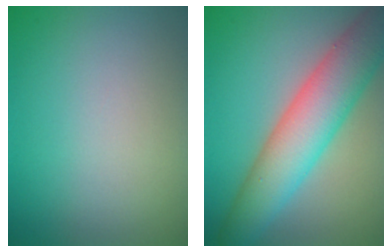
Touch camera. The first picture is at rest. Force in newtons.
{"total": 8.2, "press": 8.2, "slide": 0.2}